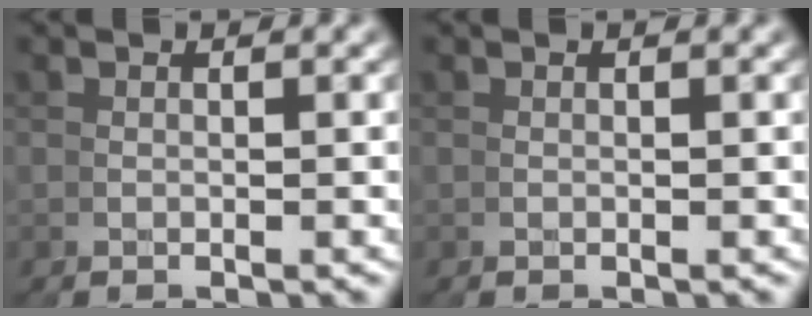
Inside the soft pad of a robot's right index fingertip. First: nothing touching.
{"total": 0.0}